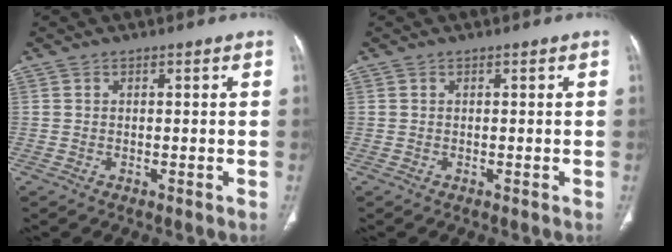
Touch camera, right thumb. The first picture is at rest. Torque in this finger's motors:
{"motor_torque": [-0.01, 0.01, -0.01, -0.01, 0.00]}